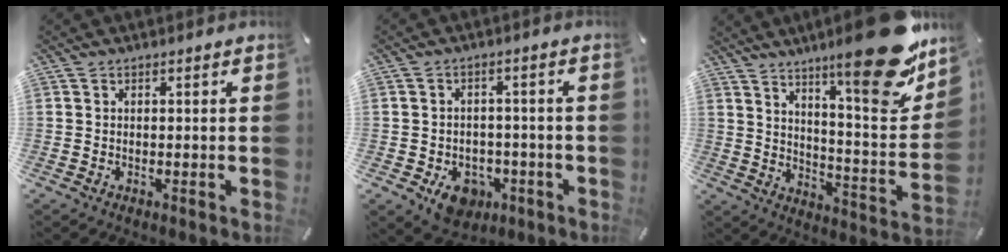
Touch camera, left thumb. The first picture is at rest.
{"total": 7.8, "force": [-3.6, 6.0, 3.6], "torque": [-0.049, 0.022, -0.061]}
{"total": 22.9, "force": [16.6, 5.2, 15.0], "torque": [-0.191, -0.137, 0.263]}